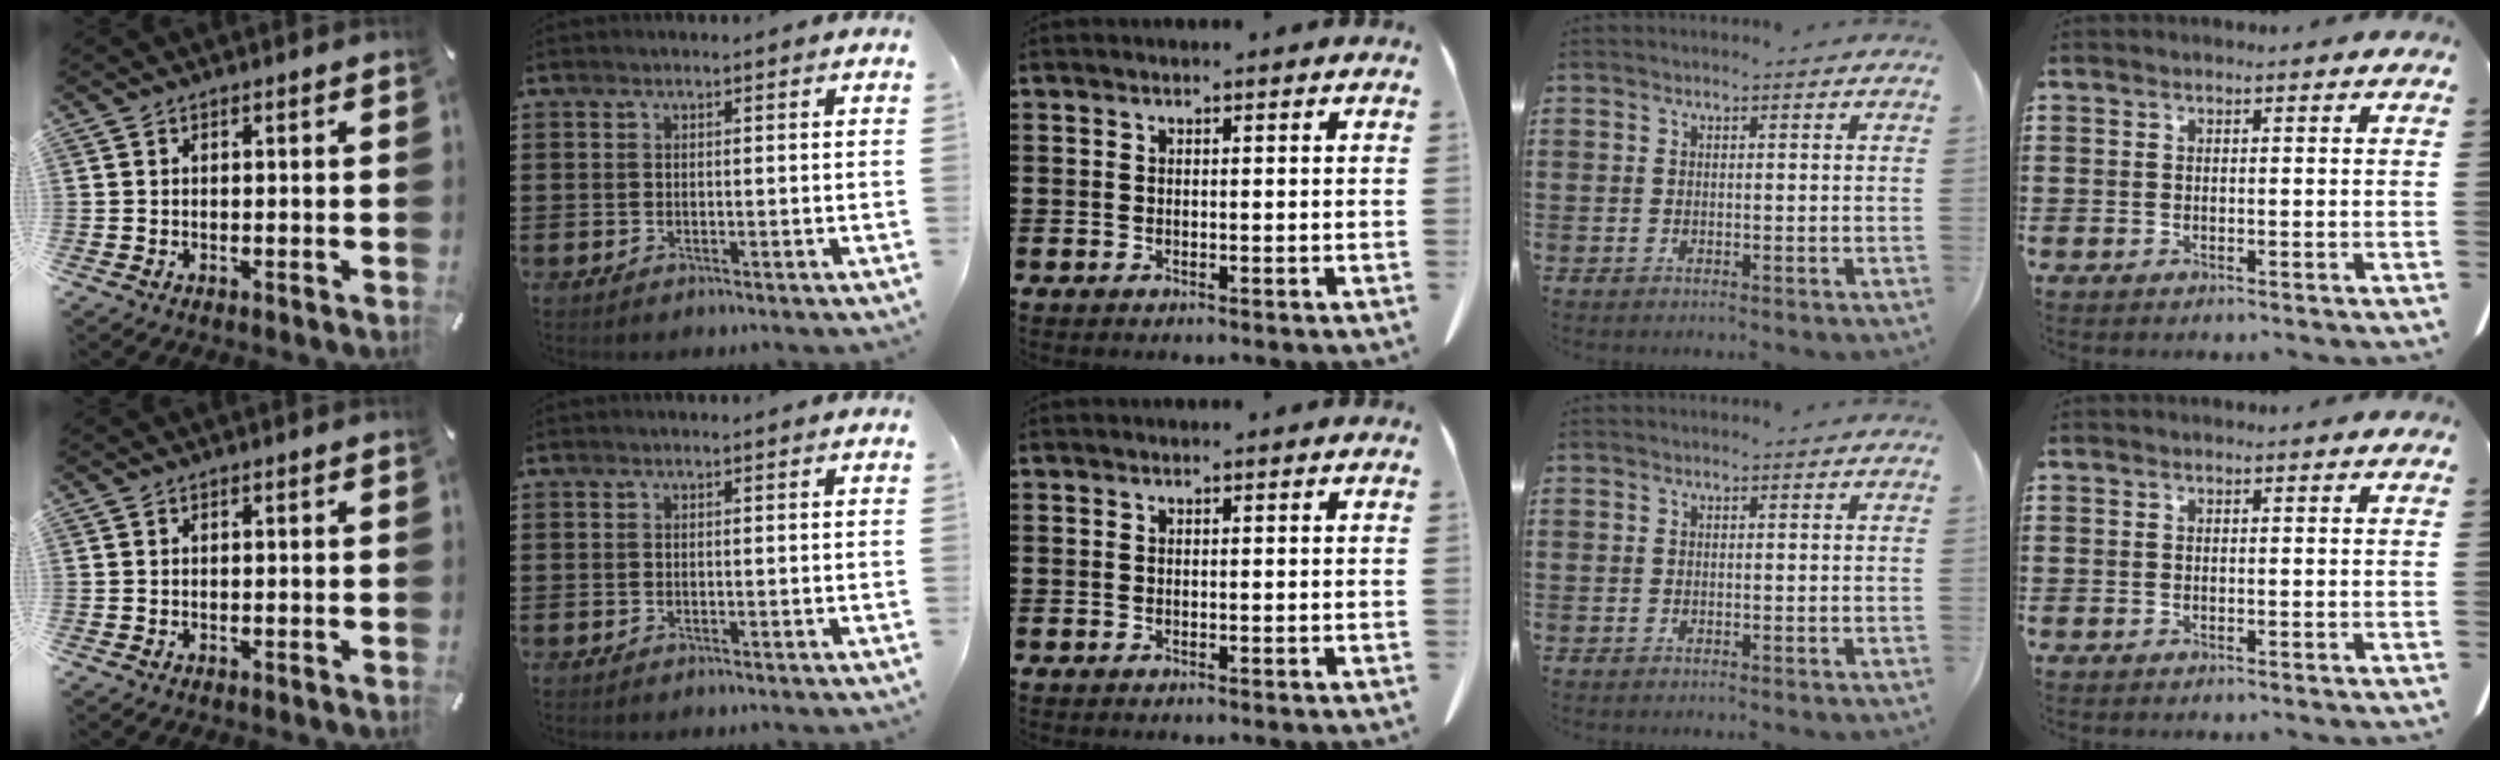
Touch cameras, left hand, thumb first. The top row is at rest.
{}